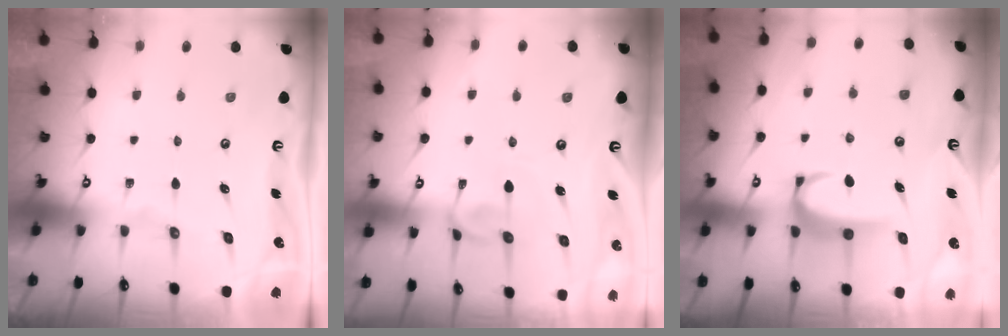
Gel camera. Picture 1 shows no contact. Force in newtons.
{"total": 2.9, "press": 2.9, "slide": 0.3}
{"total": 3.5, "press": 3.5, "slide": 0.4}